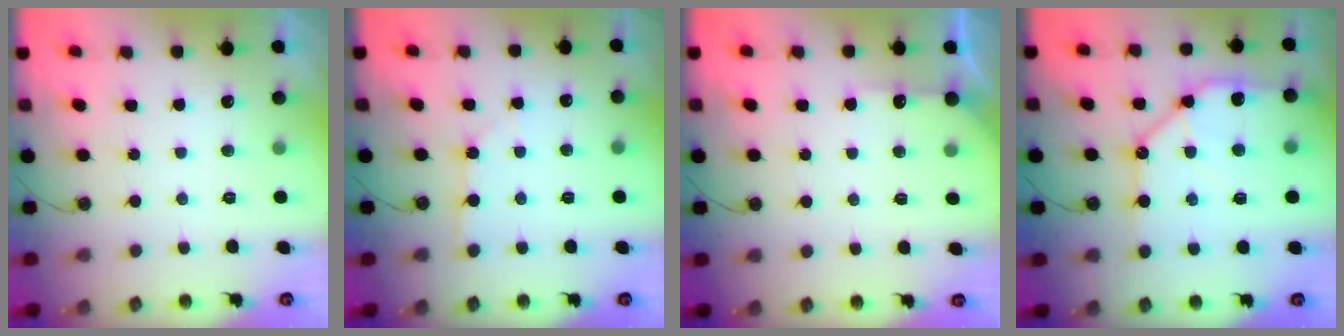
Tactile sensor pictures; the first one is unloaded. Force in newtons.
{"total": 2.2, "press": 2.2, "slide": 0.3}
{"total": 5.3, "press": 5.2, "slide": 0.6}
{"total": 12.9, "press": 12.8, "slide": 1.5}